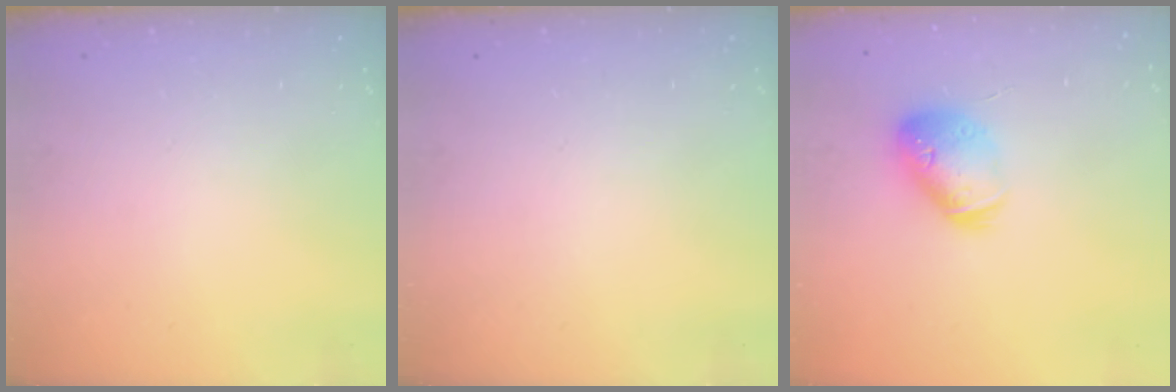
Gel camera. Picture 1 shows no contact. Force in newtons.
{"total": 0.0}
{"total": 14.2, "press": 14.1, "slide": 2.0}